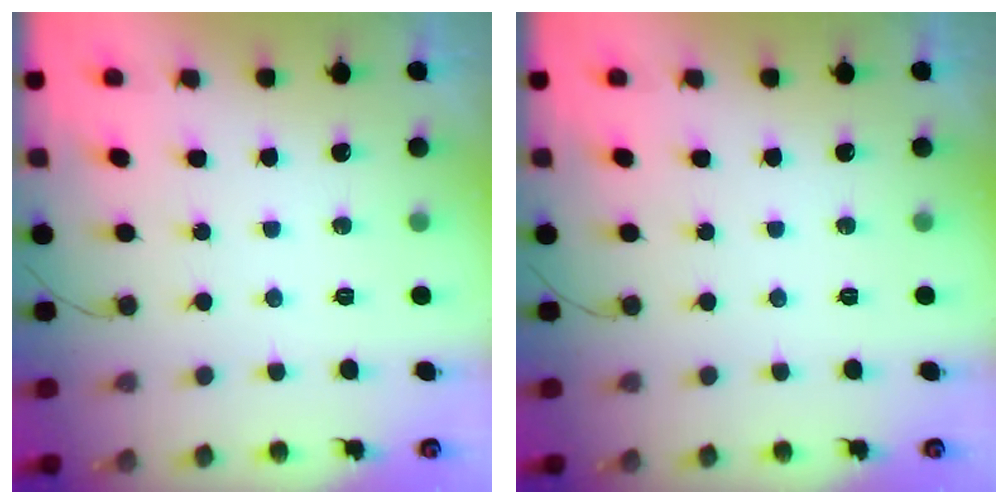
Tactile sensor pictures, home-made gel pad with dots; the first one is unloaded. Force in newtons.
{"total": 0.0}